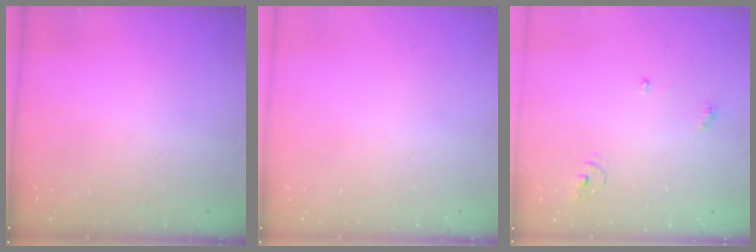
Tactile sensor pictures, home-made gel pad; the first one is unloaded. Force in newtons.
{"total": 0.0}
{"total": 3.9, "press": 3.9, "slide": 0.2}